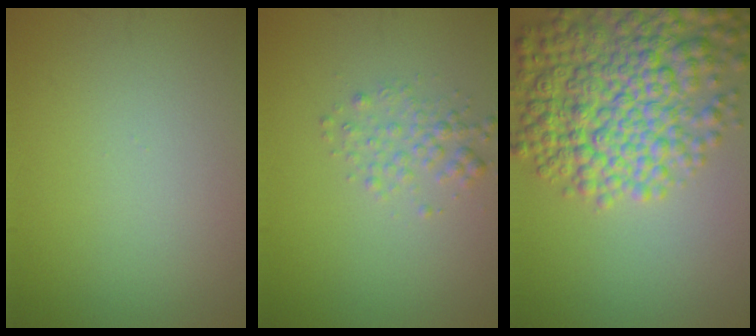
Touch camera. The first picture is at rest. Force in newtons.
{"total": 2.0, "press": 2.0, "slide": 0.1}
{"total": 9.8, "press": 9.8, "slide": 0.4}